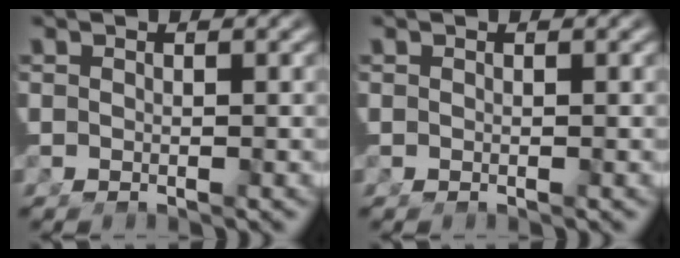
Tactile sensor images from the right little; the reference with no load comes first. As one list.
[{"total": 0.0}]